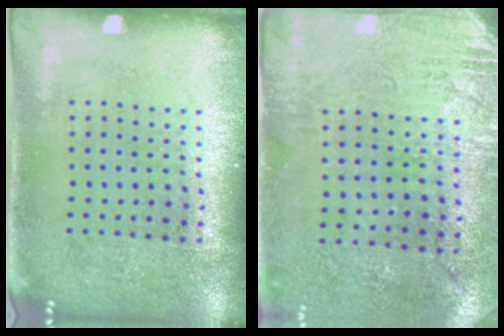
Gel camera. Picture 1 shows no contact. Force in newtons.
{"total": 2.8, "press": 2.4, "slide": 1.5}